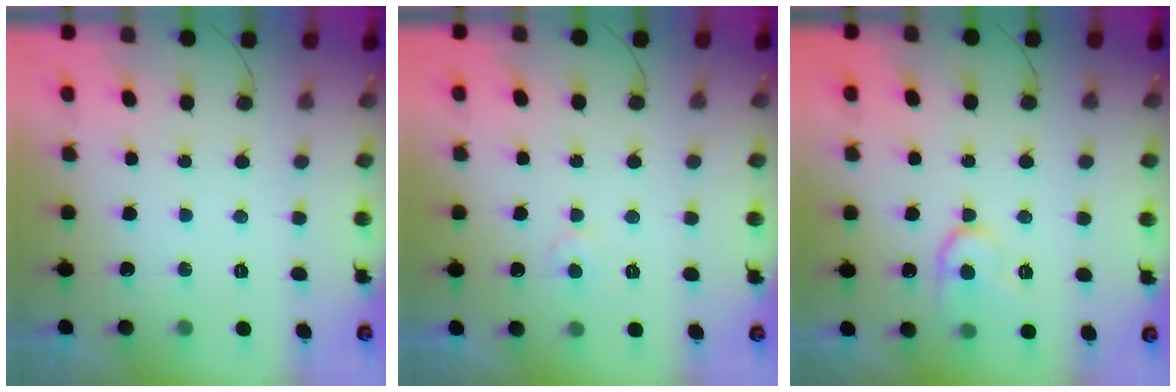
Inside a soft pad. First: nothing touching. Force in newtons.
{"total": 4.1, "press": 4.1, "slide": 0.5}
{"total": 11.5, "press": 11.4, "slide": 0.9}